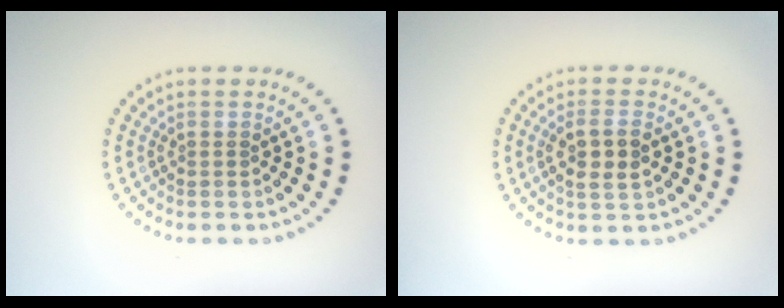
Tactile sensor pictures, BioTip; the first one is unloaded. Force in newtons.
{"total": 2.8, "press": 2.7, "slide": 0.8}